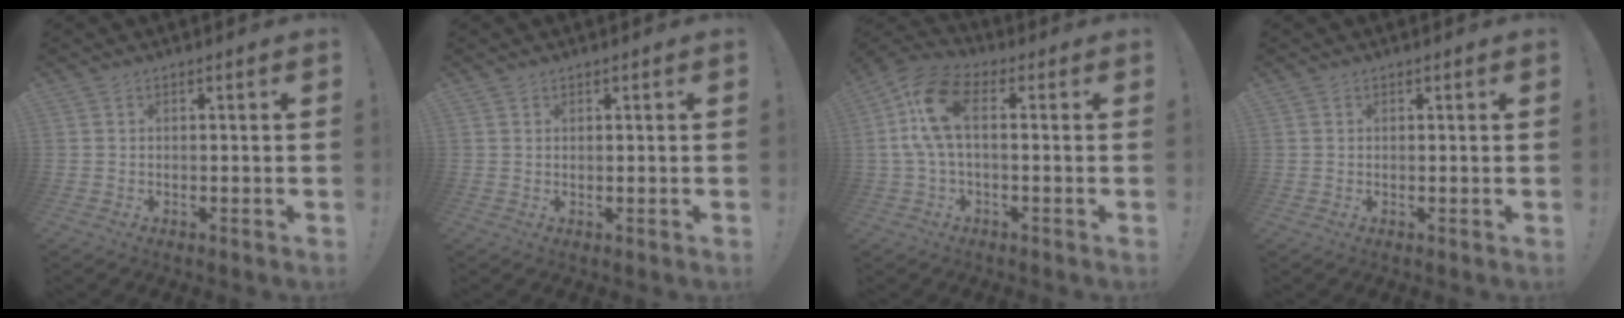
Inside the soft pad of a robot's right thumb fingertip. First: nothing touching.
{"total": 0.8, "force": [0.7, 0.4, 0.1], "torque": [-0.001, 0.000, 0.013]}
{"total": 12.7, "force": [2.1, 5.9, 11.1], "torque": [-0.227, 0.003, 0.037]}
{"total": 0.7, "force": [0.4, 0.6, 0.0], "torque": [0.006, -0.003, 0.006]}